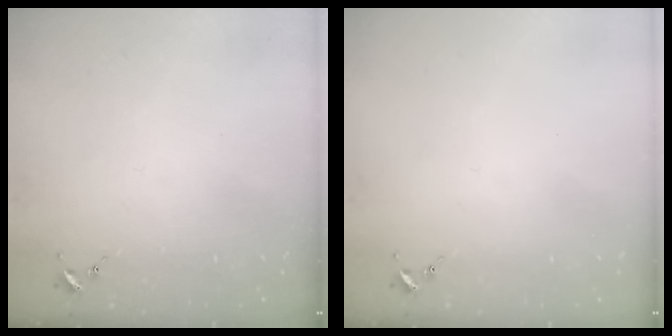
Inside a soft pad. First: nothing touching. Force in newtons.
{"total": 0.0}